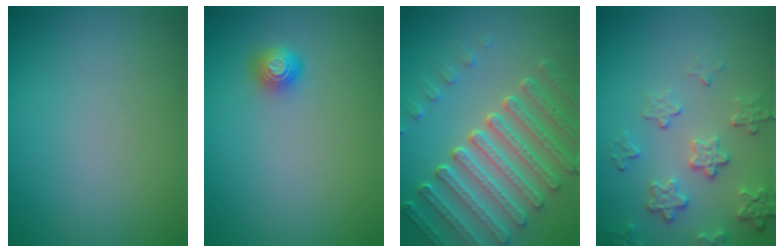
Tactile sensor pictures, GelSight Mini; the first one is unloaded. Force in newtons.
{"total": 1.6, "press": 1.4, "slide": 0.6}
{"total": 7.3, "press": 5.5, "slide": 4.8}
{"total": 3.4, "press": 2.8, "slide": 2.0}